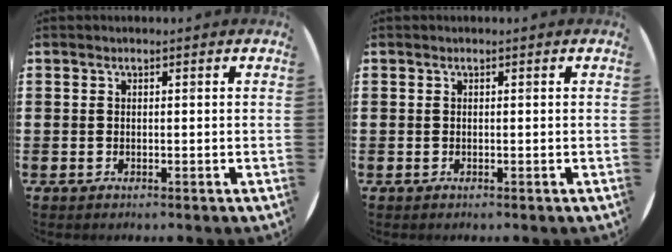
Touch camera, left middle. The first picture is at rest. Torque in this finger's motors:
{"motor_torque": [0.00, 0.00, 0.00, 0.00]}